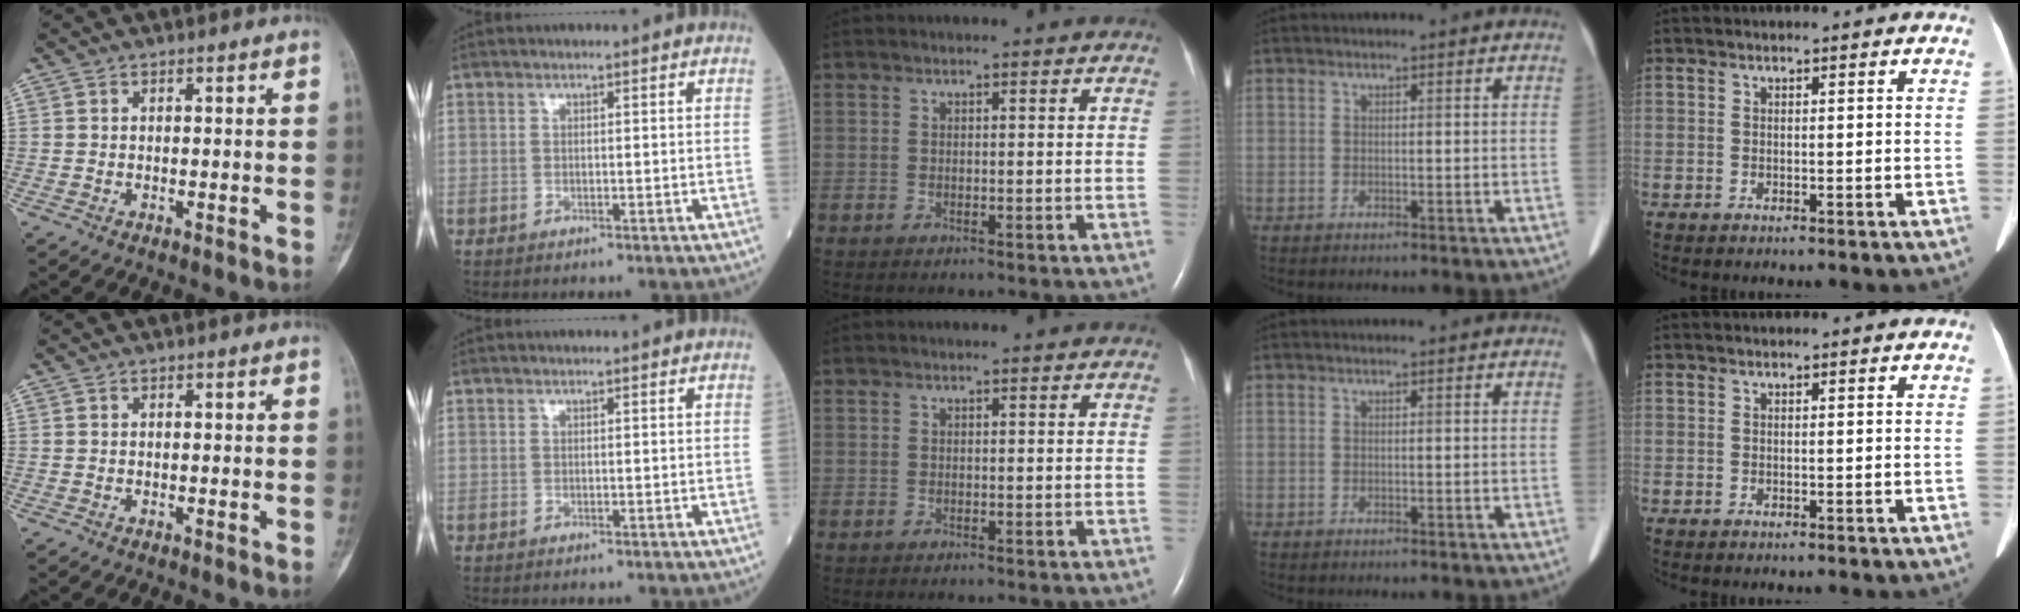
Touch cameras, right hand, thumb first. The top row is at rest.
{}